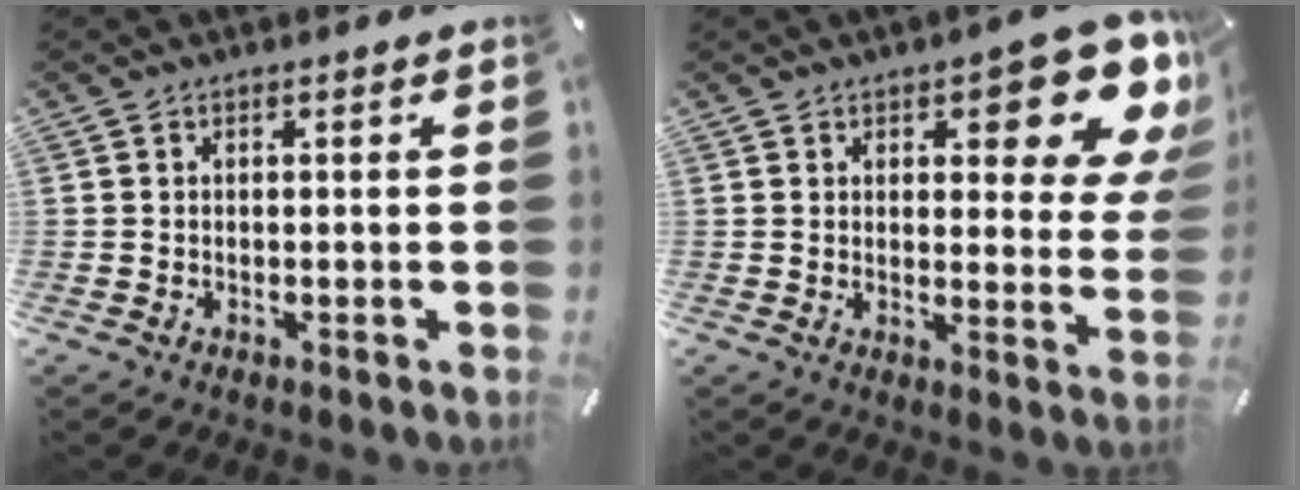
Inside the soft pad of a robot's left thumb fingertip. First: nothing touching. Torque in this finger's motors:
{"motor_torque": [1.86, 0.53, 0.68, 0.15, 0.14]}